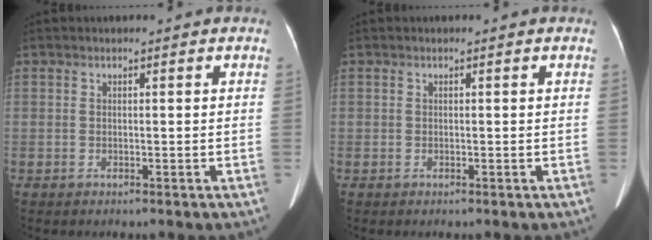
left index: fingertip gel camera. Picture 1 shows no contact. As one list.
[{"total": 0.0}]